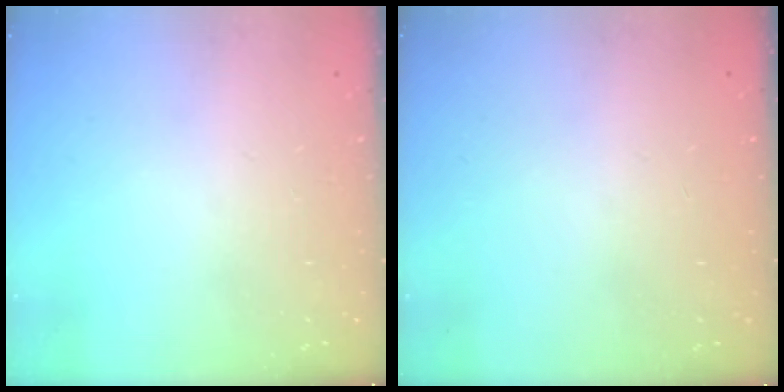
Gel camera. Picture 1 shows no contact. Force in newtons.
{"total": 16.5, "press": 2.7, "slide": 16.2}